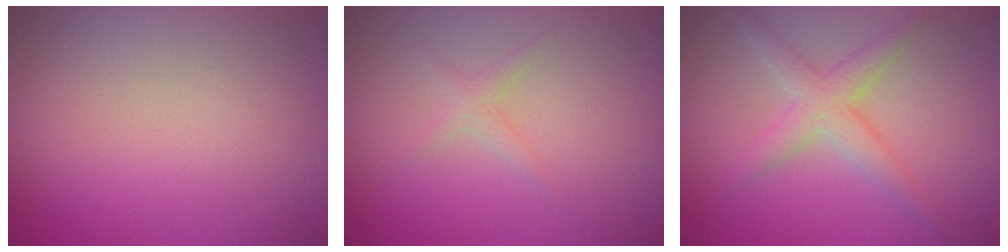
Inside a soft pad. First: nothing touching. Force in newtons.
{"total": 1.1, "press": 1.1, "slide": 0.1}
{"total": 2.9, "press": 2.9, "slide": 0.1}